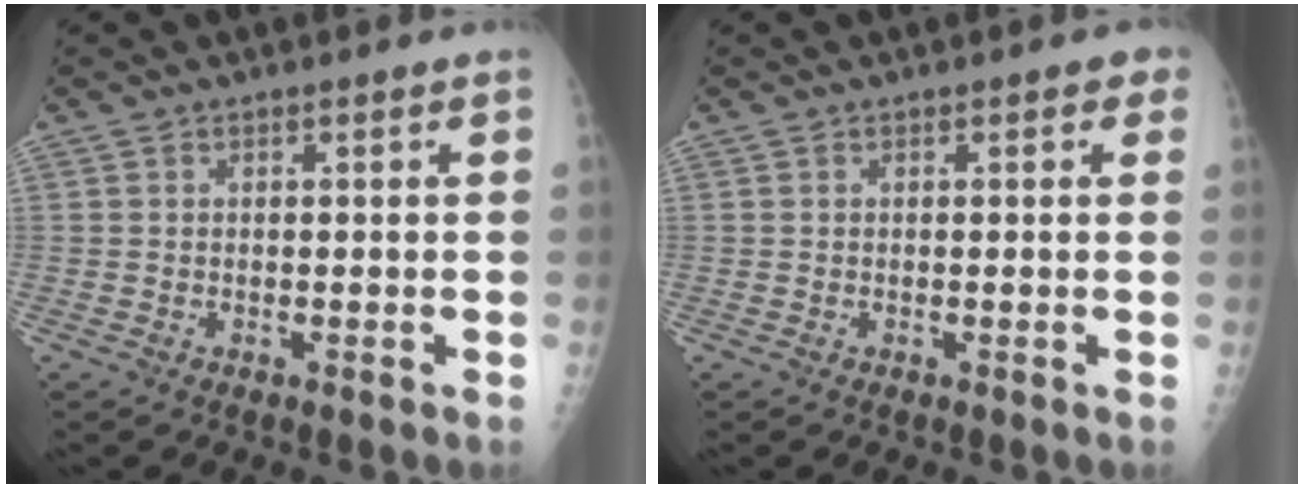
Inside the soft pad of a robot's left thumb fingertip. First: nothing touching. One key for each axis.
{"total": 1.5, "fx": 0.6, "fy": 0.8, "fz": 1.0, "tx": 0.002, "ty": 0.002, "tz": 0.003}